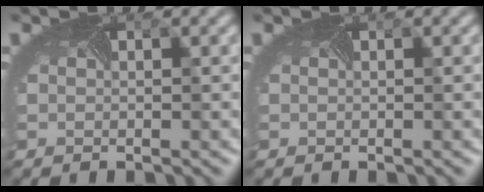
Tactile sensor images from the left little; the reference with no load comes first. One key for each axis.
{"total": 0.0}